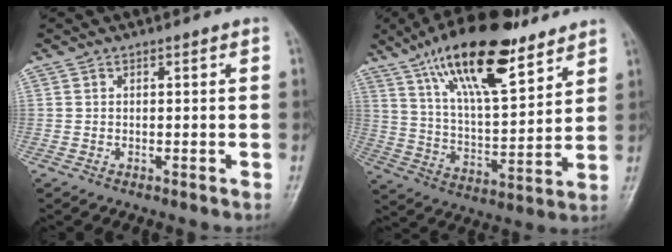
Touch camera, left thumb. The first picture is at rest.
{"total": 21.0, "force": [13.4, 7.1, 14.5], "torque": [-0.222, -0.052, 0.236]}